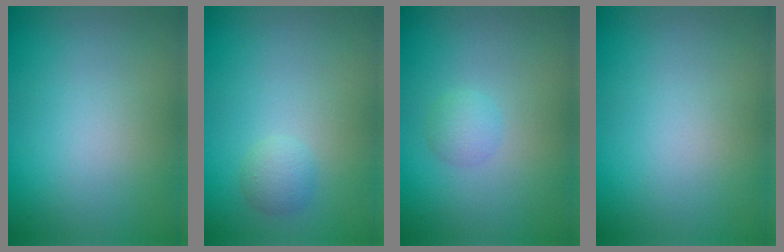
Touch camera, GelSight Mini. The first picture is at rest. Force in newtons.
{"total": 1.3, "press": 1.3, "slide": 0.1}
{"total": 1.3, "press": 1.3, "slide": 0.0}
{"total": 0.0}